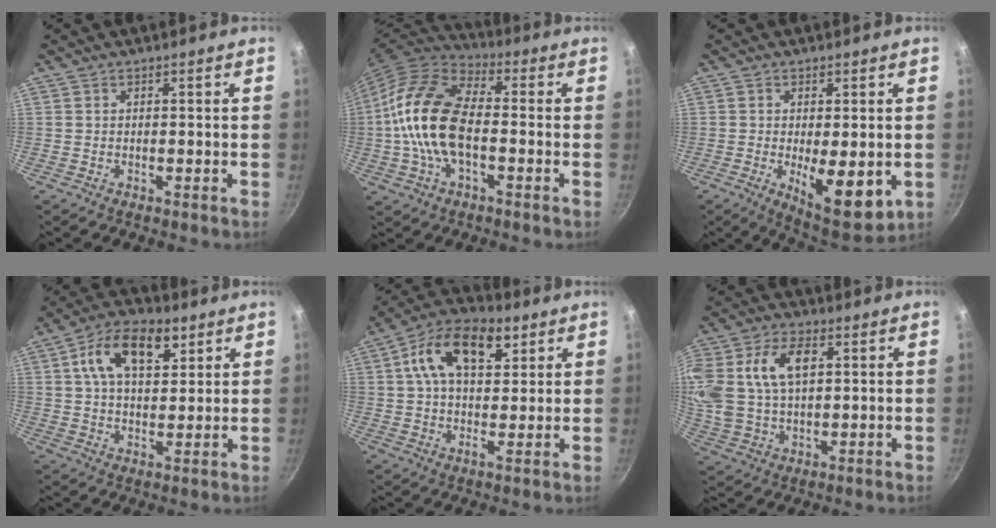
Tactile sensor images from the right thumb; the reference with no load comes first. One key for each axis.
{"total": 16.9, "fx": -1.6, "fy": 8.9, "fz": 14.2, "tx": -0.288, "ty": 0.032, "tz": -0.037}
{"total": 11.2, "fx": -2.4, "fy": 4.3, "fz": 10.0, "tx": -0.137, "ty": -0.023, "tz": -0.023}
{"total": 12.9, "fx": 5.2, "fy": 7.1, "fz": 9.4, "tx": -0.147, "ty": 0.001, "tz": 0.087}
{"total": 15.2, "fx": 5.6, "fy": 8.4, "fz": 11.4, "tx": -0.177, "ty": 0.009, "tz": 0.090}
{"total": 17.3, "fx": 4.1, "fy": 10.6, "fz": 13.0, "tx": -0.289, "ty": 0.009, "tz": 0.079}